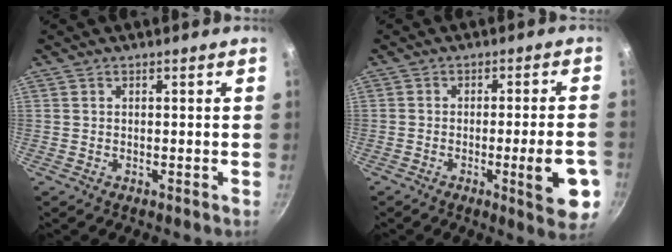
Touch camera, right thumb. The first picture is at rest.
{"total": 10.4, "force": [-3.2, 1.8, 9.7], "torque": [-0.118, 0.008, -0.041]}